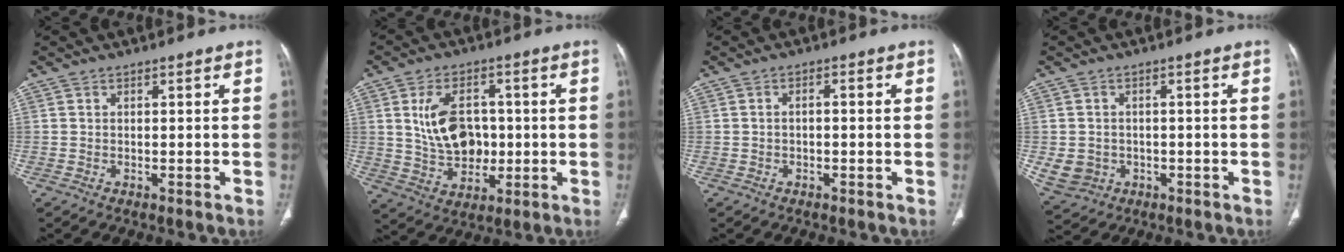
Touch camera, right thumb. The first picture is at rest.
{"total": 11.3, "force": [1.1, 8.0, 7.9], "torque": [-0.114, 0.002, 0.029]}
{"total": 1.3, "force": [-0.3, 0.7, 1.1], "torque": [-0.019, 0.009, -0.006]}
{"total": 5.8, "force": [-1.2, 5.2, 2.3], "torque": [-0.044, 0.007, -0.004]}